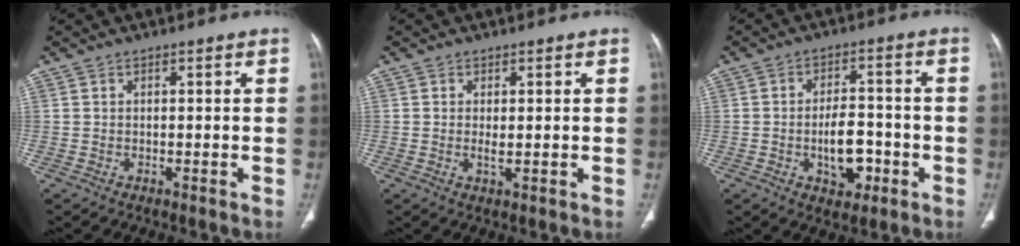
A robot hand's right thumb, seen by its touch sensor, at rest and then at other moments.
{"total": 1.6, "force": [0.0, 0.6, 1.5], "torque": [-0.033, -0.006, 0.002]}
{"total": 8.1, "force": [-2.5, 4.7, 6.2], "torque": [-0.074, 0.021, -0.035]}